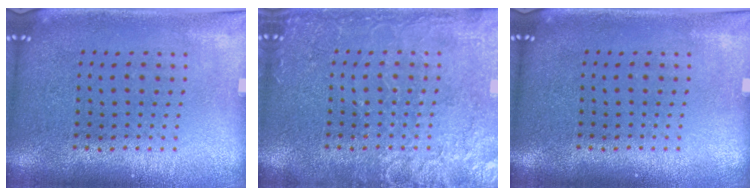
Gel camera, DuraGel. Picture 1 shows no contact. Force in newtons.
{"total": 4.2, "press": 4.2, "slide": 0.5}
{"total": 0.0}